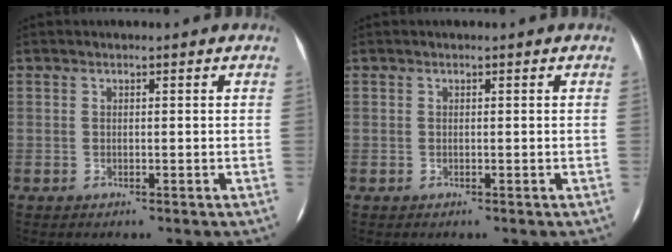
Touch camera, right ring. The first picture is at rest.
{"total": 0.0}